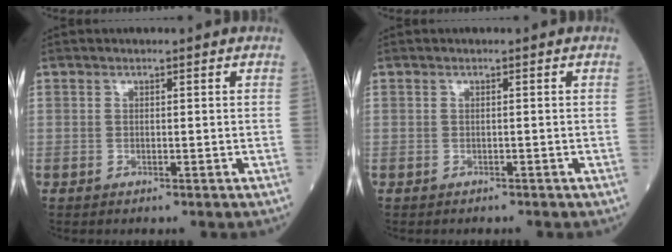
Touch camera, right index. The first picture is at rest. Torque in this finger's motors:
{"motor_torque": [-0.02, 0.05, 0.06, 0.02]}